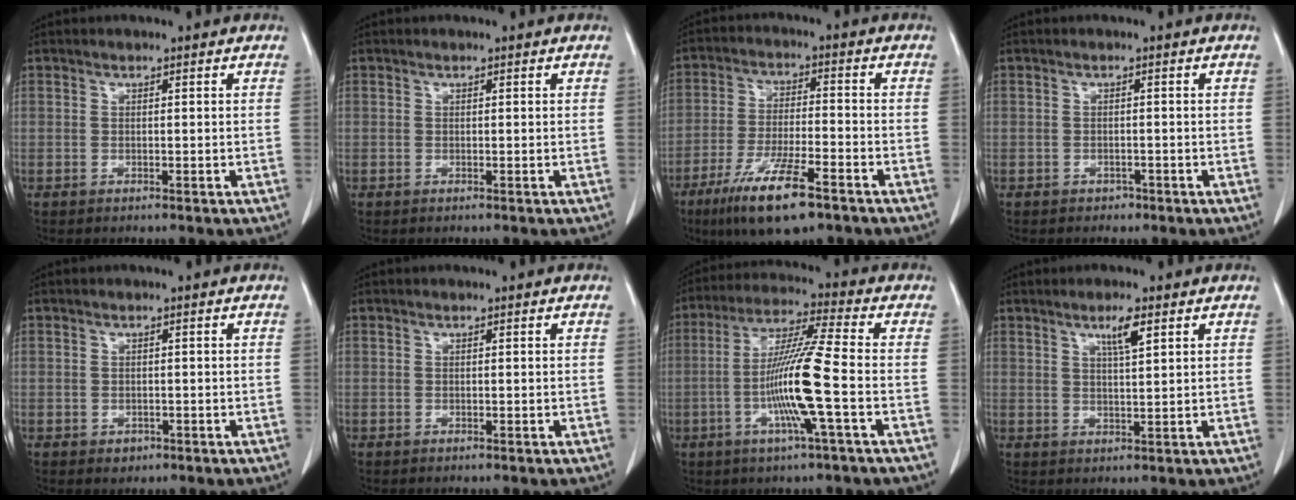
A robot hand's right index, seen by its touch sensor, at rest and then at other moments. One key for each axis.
{"total": 0.0}
{"total": 11.9, "fx": -7.4, "fy": 2.1, "fz": 9.1, "tx": -0.174, "ty": -0.021, "tz": -0.125}
{"total": 1.1, "fx": -0.7, "fy": 0.8, "fz": 0.1, "tx": -0.005, "ty": 0.003, "tz": -0.010}
{"total": 1.4, "fx": -0.6, "fy": 1.2, "fz": 0.4, "tx": -0.003, "ty": 0.004, "tz": -0.004}
{"total": 0.0}
{"total": 12.0, "fx": -2.8, "fy": -0.9, "fz": 11.7, "tx": -0.224, "ty": -0.005, "tz": -0.061}
{"total": 3.6, "fx": 2.0, "fy": 0.2, "fz": 3.1, "tx": -0.055, "ty": -0.002, "tz": 0.035}